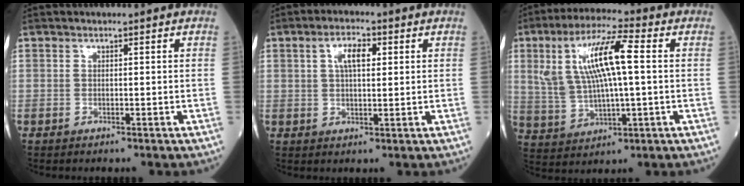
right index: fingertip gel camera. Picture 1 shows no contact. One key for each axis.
{"total": 4.8, "fx": 1.6, "fy": 1.8, "fz": 4.1, "tx": -0.078, "ty": 0.009, "tz": 0.028}
{"total": 13.4, "fx": 2.7, "fy": 3.2, "fz": 12.7, "tx": -0.265, "ty": 0.023, "tz": 0.053}